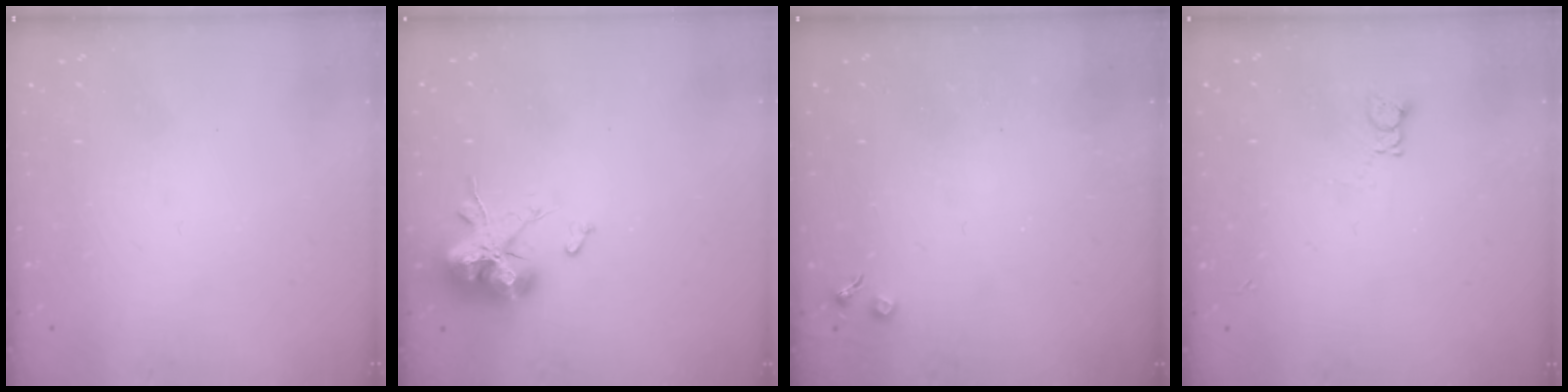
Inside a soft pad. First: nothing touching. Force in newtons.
{"total": 18.8, "press": 18.8, "slide": 0.4}
{"total": 2.7, "press": 2.6, "slide": 0.4}
{"total": 1.8, "press": 1.7, "slide": 0.2}